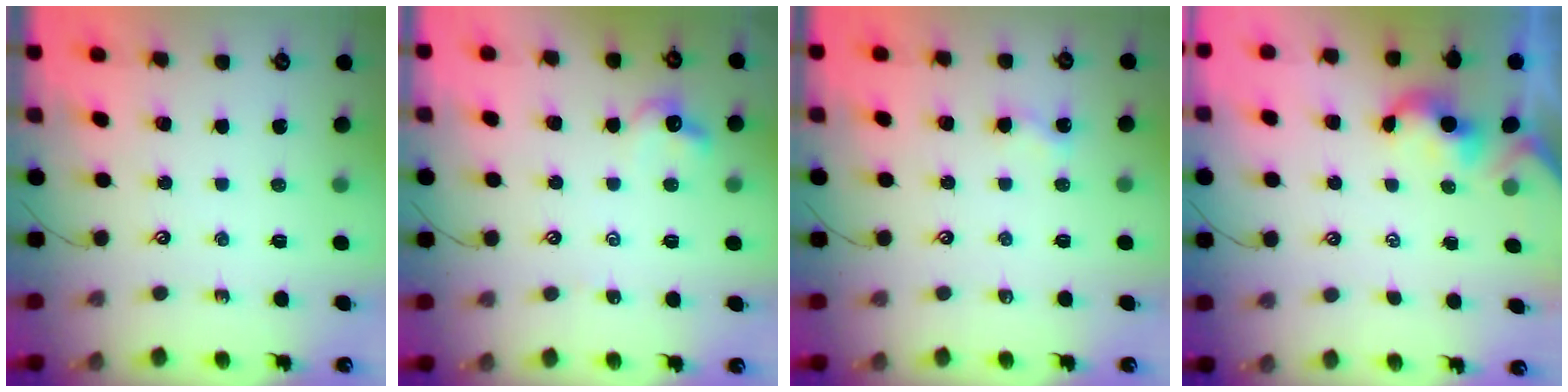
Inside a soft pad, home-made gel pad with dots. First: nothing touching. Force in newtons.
{"total": 4.4, "press": 4.4, "slide": 0.6}
{"total": 2.3, "press": 2.3, "slide": 0.2}
{"total": 0.6, "press": 0.6, "slide": 0.3}